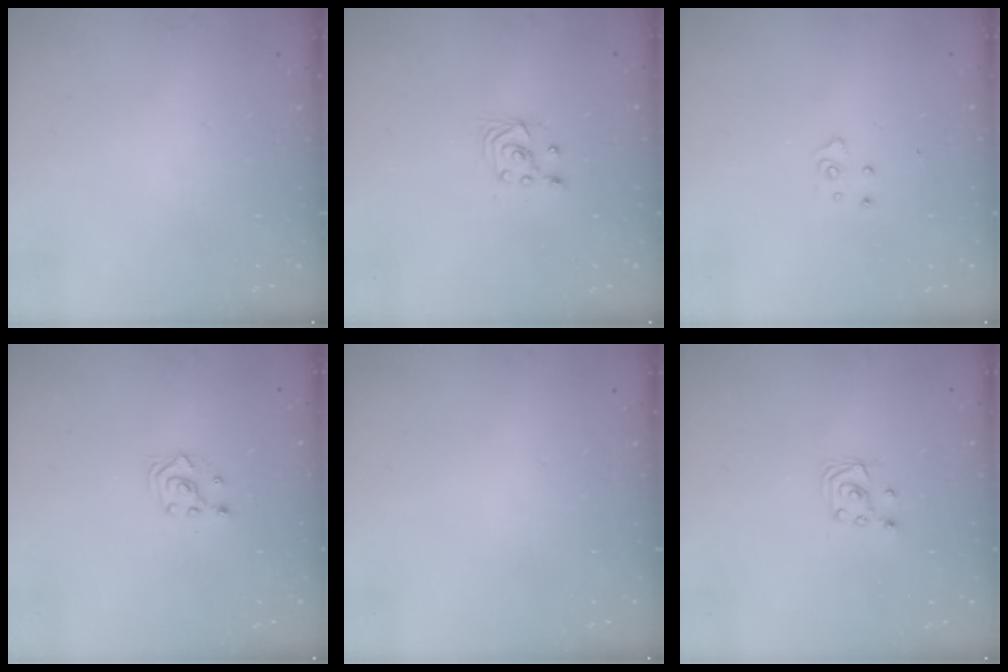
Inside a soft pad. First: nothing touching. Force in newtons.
{"total": 3.1, "press": 2.8, "slide": 1.3}
{"total": 3.9, "press": 3.9, "slide": 0.3}
{"total": 2.3, "press": 2.3, "slide": 0.3}
{"total": 0.0}
{"total": 2.4, "press": 2.4, "slide": 0.2}